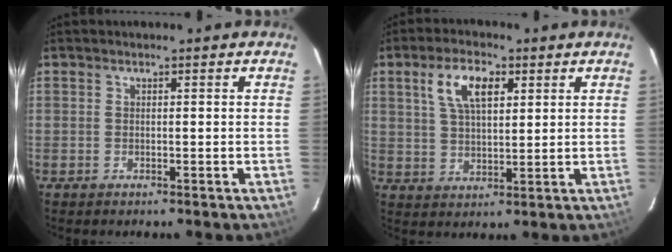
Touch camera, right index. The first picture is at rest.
{"total": 8.1, "force": [3.5, 3.7, 6.3], "torque": [-0.120, 0.015, 0.066]}